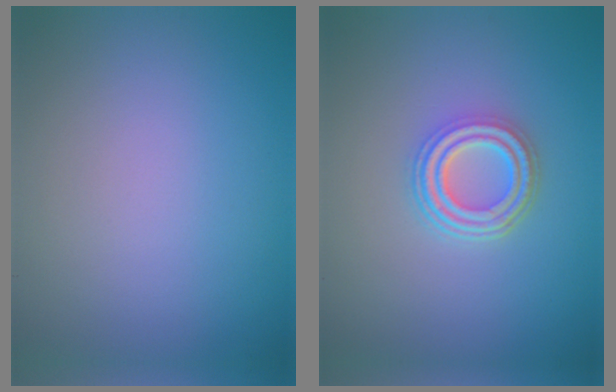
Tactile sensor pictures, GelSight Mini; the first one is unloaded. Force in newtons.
{"total": 4.2, "press": 3.2, "slide": 2.8}